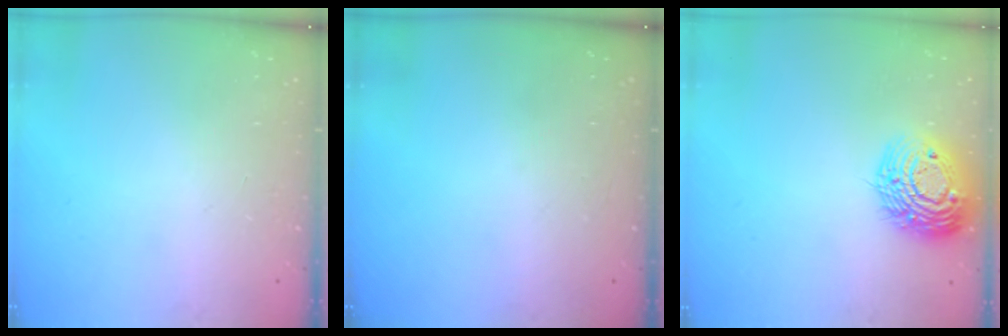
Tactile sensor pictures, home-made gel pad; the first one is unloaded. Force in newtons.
{"total": 0.0}
{"total": 15.6, "press": 15.6, "slide": 1.4}